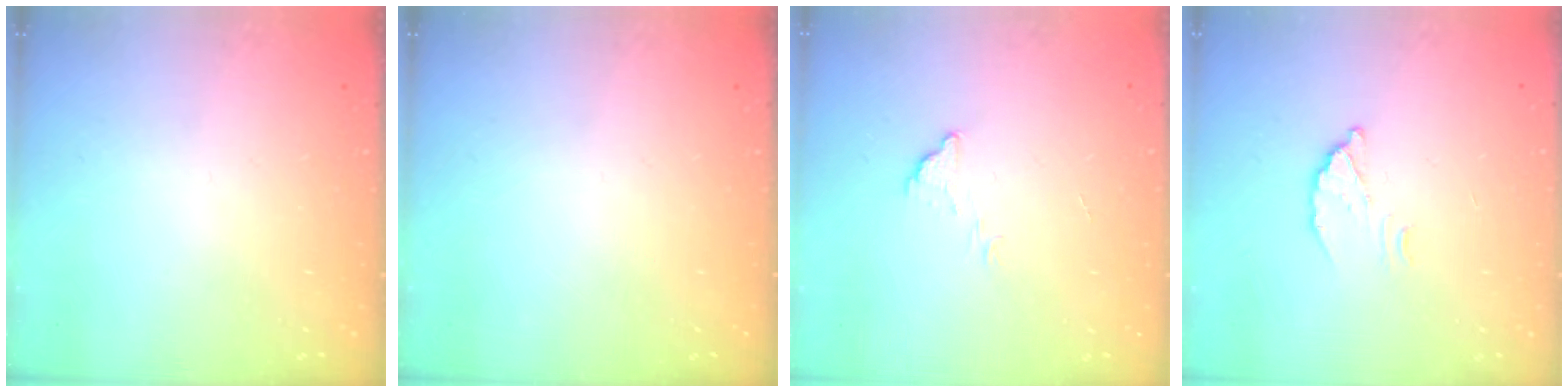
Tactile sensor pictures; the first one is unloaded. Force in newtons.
{"total": 0.0}
{"total": 3.6, "press": 3.6, "slide": 0.2}
{"total": 3.7, "press": 3.7, "slide": 0.4}